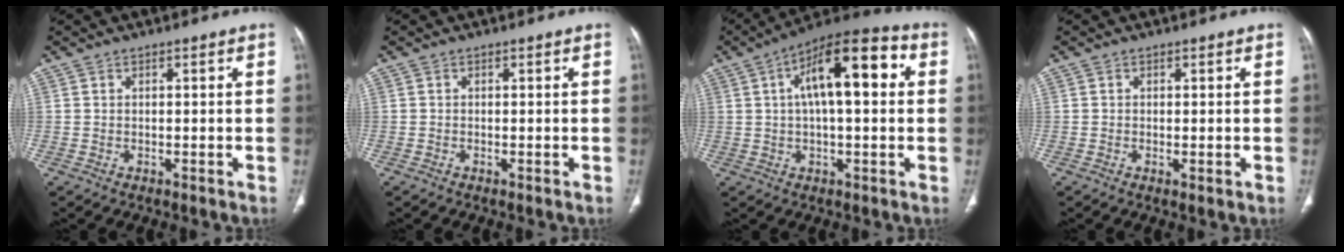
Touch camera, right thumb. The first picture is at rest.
{"total": 0.0}
{"total": 16.1, "force": [3.5, 6.3, 14.4], "torque": [-0.208, 0.032, 0.046]}
{"total": 1.0, "force": [-0.2, 0.3, 0.9], "torque": [-0.018, -0.004, -0.003]}